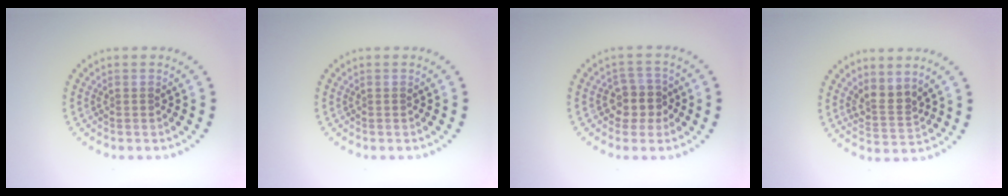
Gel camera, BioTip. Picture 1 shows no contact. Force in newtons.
{"total": 0.0}
{"total": 2.6, "press": 2.3, "slide": 1.3}
{"total": 2.5, "press": 1.8, "slide": 1.7}